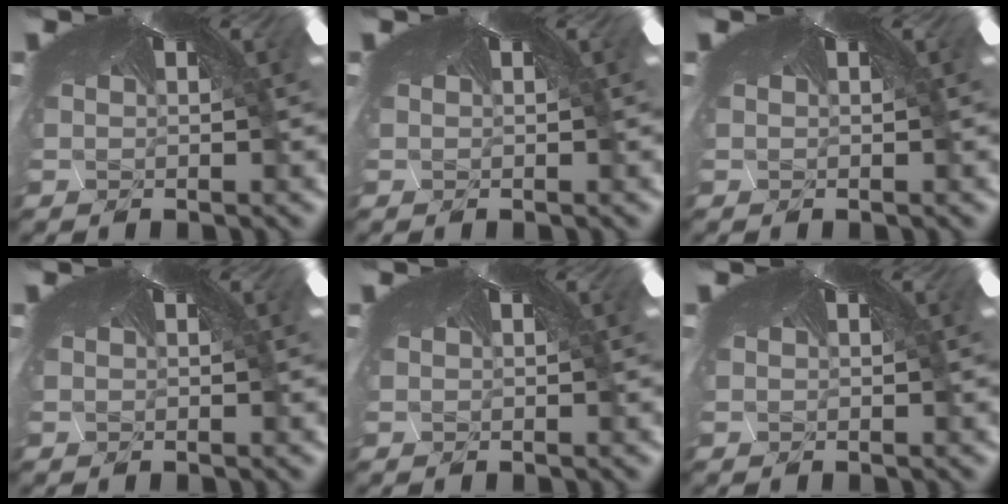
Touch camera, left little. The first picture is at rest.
{"total": 0.0}
{"total": 0.0}
{"total": 0.0}
{"total": 0.0}
{"total": 0.0}